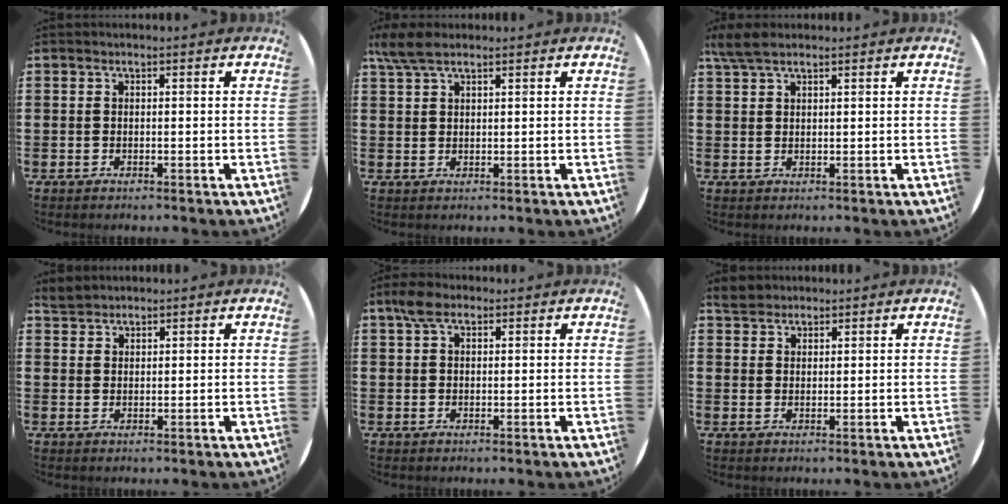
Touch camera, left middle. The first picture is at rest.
{"total": 3.8, "force": [2.7, 1.3, 2.3], "torque": [-0.053, 0.007, 0.051]}
{"total": 3.3, "force": [2.4, 1.1, 1.9], "torque": [-0.043, 0.007, 0.046]}
{"total": 2.1, "force": [2.0, 0.6, 0.1], "torque": [-0.006, 0.005, 0.040]}
{"total": 3.1, "force": [2.1, 1.5, 1.7], "torque": [-0.030, 0.004, 0.036]}
{"total": 2.7, "force": [2.4, 1.1, 0.3], "torque": [-0.003, 0.003, 0.047]}